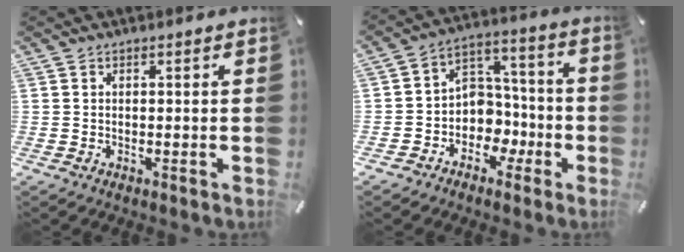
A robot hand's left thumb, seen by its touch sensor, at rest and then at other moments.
{"total": 9.2, "force": [-2.2, 8.8, 1.1], "torque": [-0.014, 0.012, -0.030]}